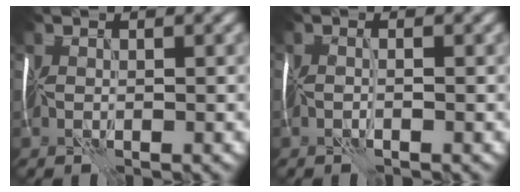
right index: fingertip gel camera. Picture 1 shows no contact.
{"total": 0.8, "force": [-0.7, -0.5, 0.0], "torque": [-0.005, -0.010, -0.012]}